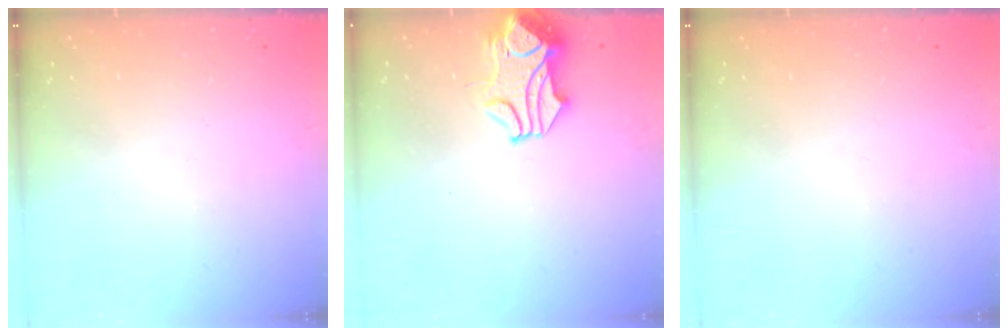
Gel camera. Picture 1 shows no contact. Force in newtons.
{"total": 1.6, "press": 0.8, "slide": 1.3}
{"total": 0.0}